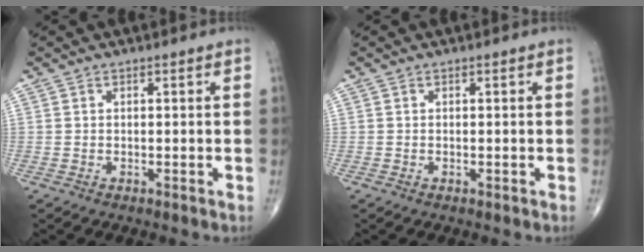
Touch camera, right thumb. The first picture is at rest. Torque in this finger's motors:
{"motor_torque": [-0.18, -0.08, 0.13, 0.11, 0.01]}